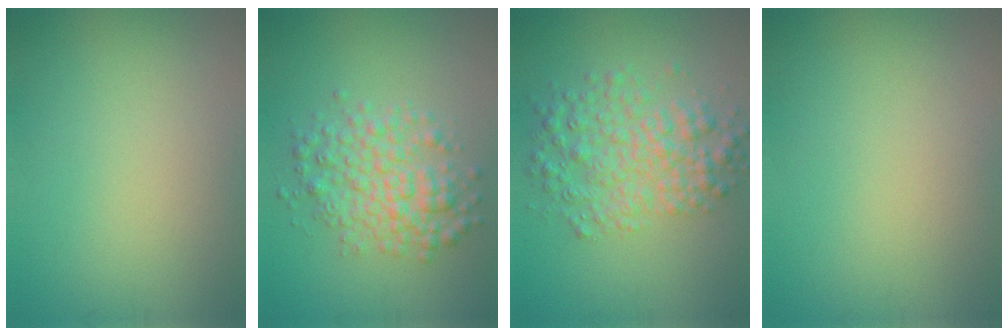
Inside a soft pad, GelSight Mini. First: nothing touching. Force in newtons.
{"total": 4.5, "press": 4.5, "slide": 0.1}
{"total": 5.1, "press": 5.1, "slide": 0.0}
{"total": 0.0}